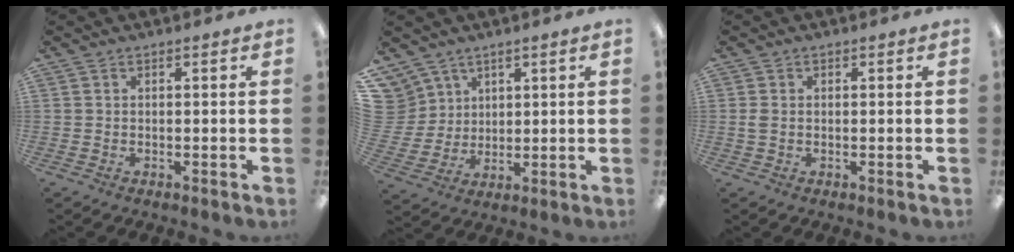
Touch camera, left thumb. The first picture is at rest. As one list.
[{"total": 8.1, "force": [5.1, 6.3, 0.2], "torque": [-0.028, -0.026, 0.104]}, {"total": 1.7, "force": [0.0, 1.0, 1.4], "torque": [-0.029, 0.004, 0.000]}]